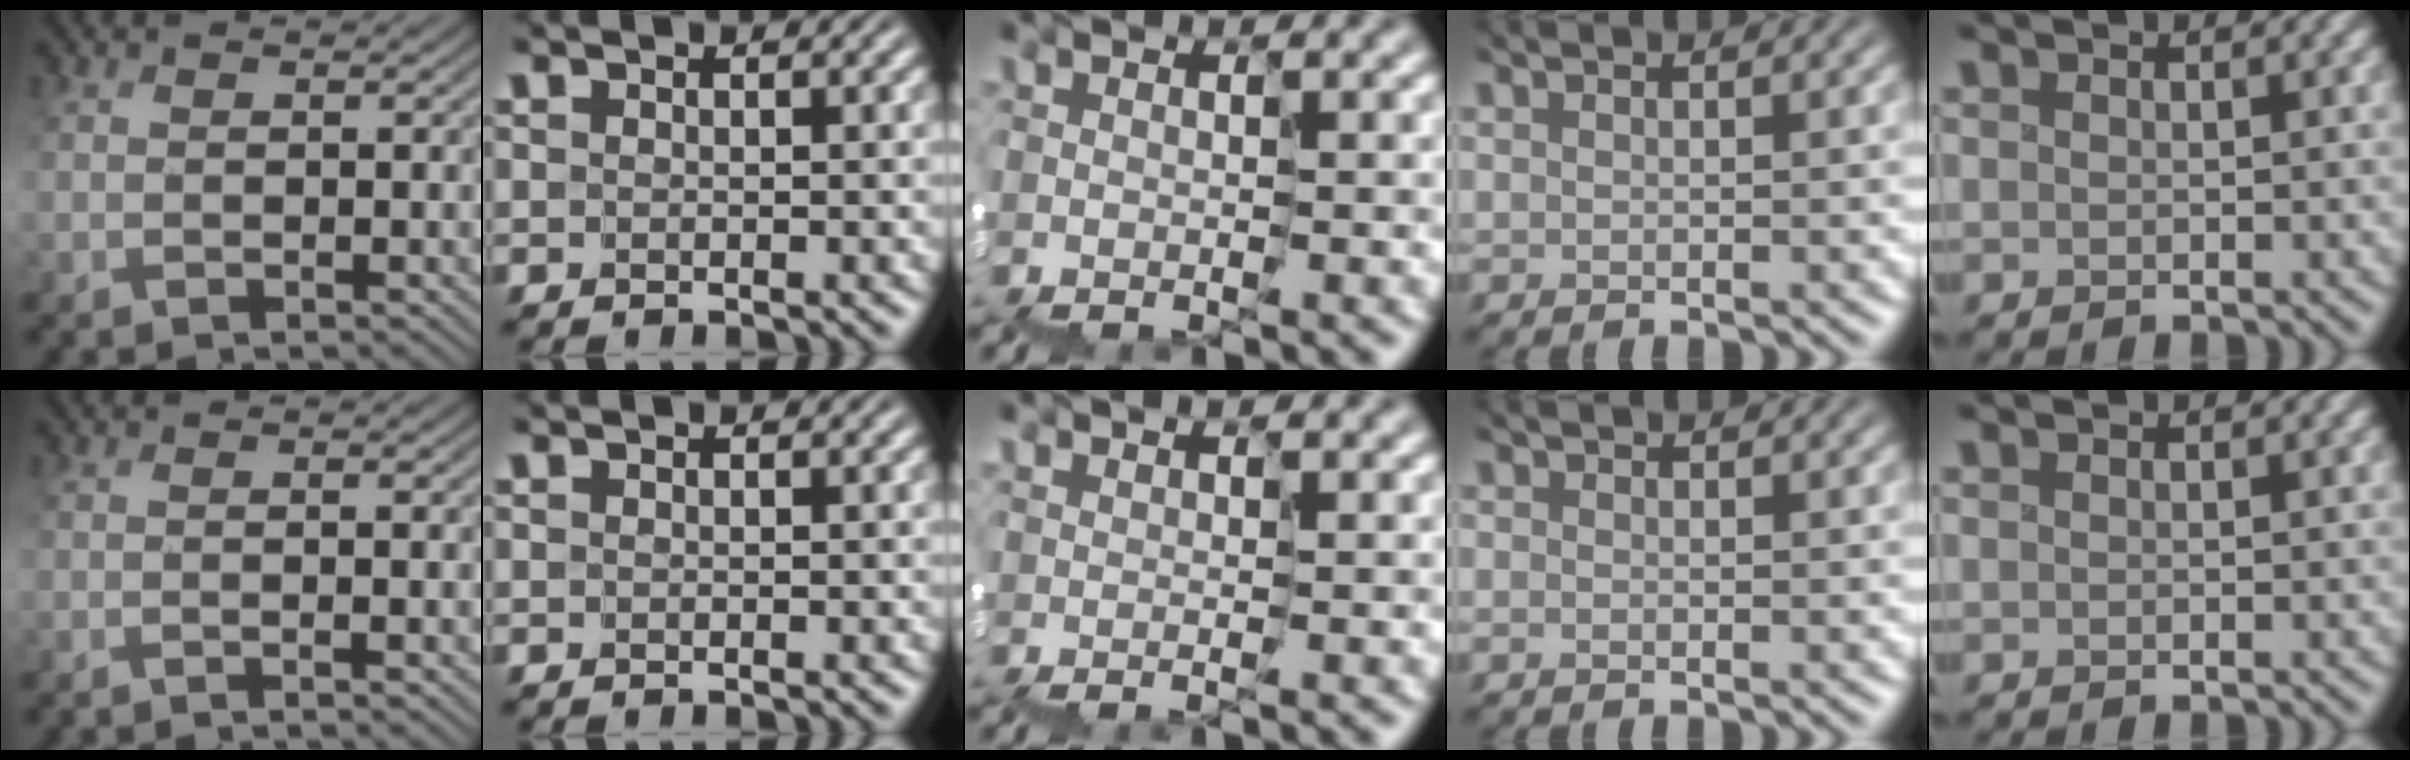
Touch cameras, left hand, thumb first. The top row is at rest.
{"thumb": {"total": 2.6, "force": [-0.9, 0.8, 2.3], "torque": [-0.026, -0.004, -0.020]}, "middle": {"total": 1.0, "force": [0.8, -0.6, 0.3], "torque": [-0.006, 0.000, 0.014]}, "ring": {"total": 0.7, "force": [-0.3, -0.3, -0.5], "torque": [0.001, -0.002, 0.002]}}